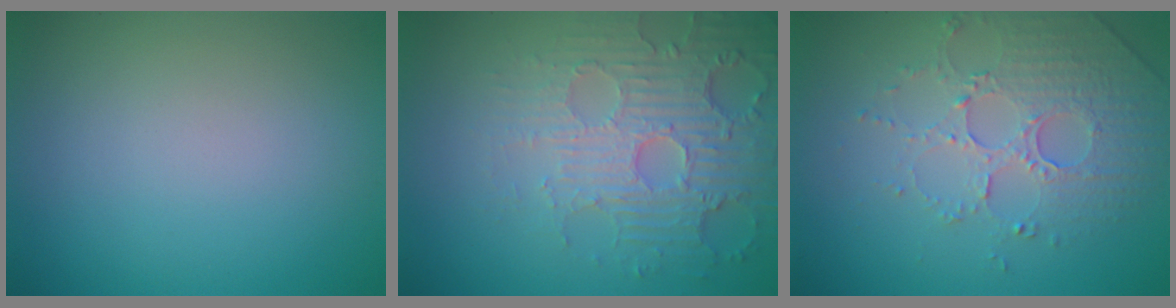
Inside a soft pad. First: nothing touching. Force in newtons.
{"total": 4.4, "press": 4.4, "slide": 0.5}
{"total": 5.0, "press": 3.4, "slide": 3.6}